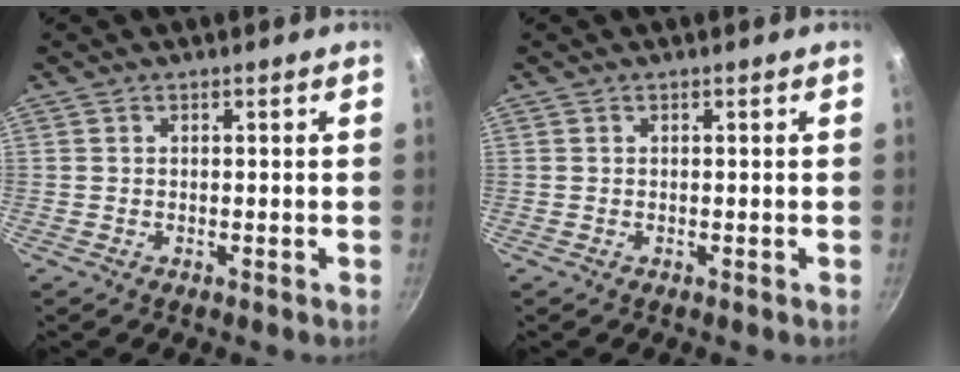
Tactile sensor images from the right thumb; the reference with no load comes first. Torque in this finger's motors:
{"motor_torque": [-0.02, -0.02, 0.17, 0.17, 0.01]}